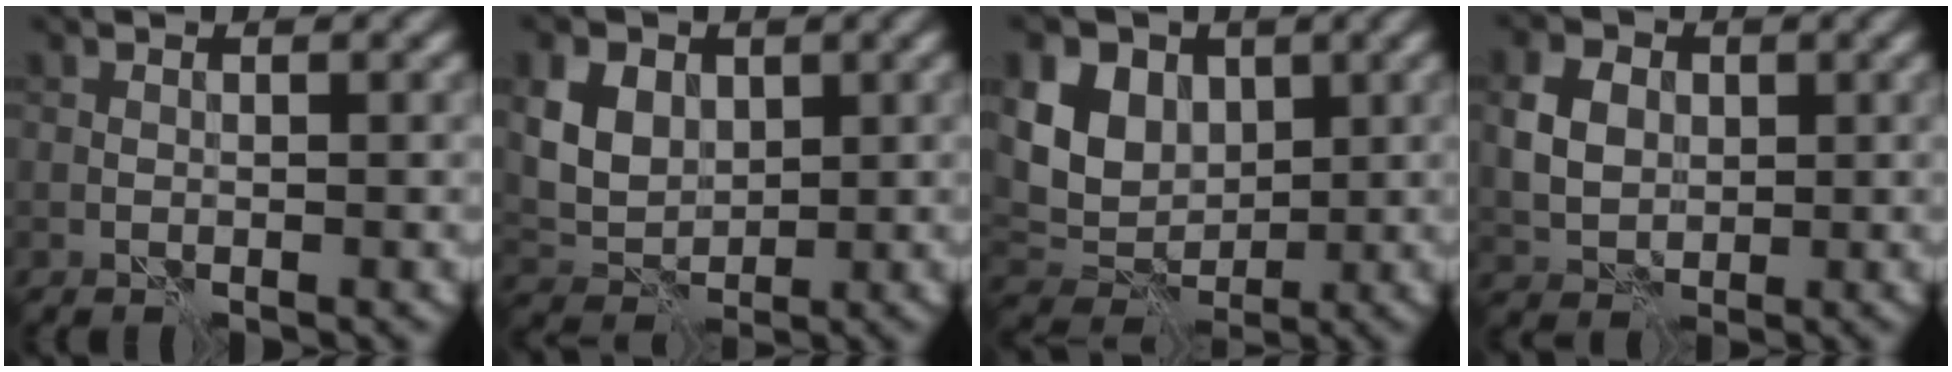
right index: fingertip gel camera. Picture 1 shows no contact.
{"total": 7.1, "force": [2.5, 5.4, 3.9], "torque": [-0.094, 0.017, 0.038]}
{"total": 8.5, "force": [2.7, 6.6, 4.6], "torque": [-0.098, 0.025, 0.029]}
{"total": 4.6, "force": [0.7, 3.7, 2.7], "torque": [-0.062, 0.006, 0.007]}